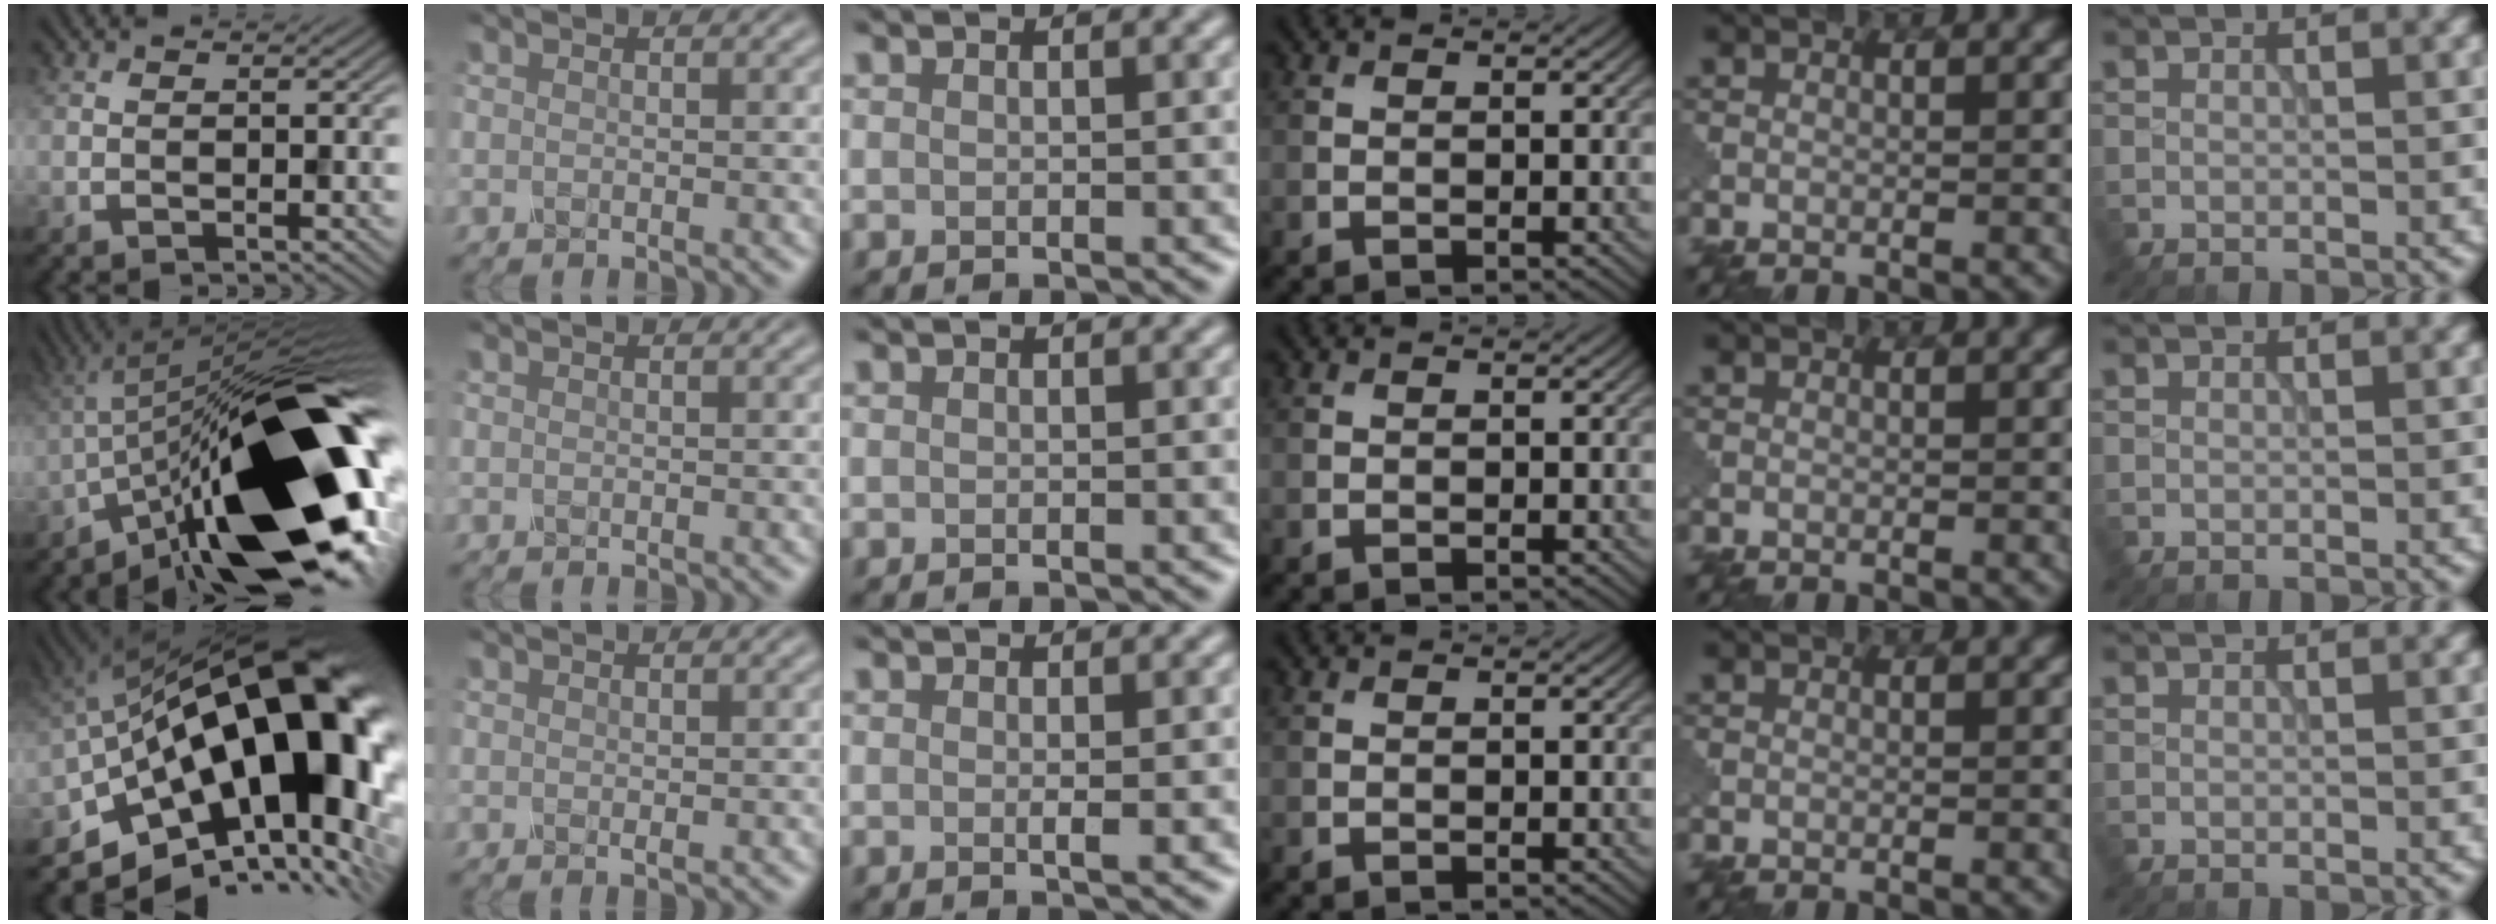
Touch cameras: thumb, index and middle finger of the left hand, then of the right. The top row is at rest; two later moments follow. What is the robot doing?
{"motion": "shake", "object": "salt shaker"}